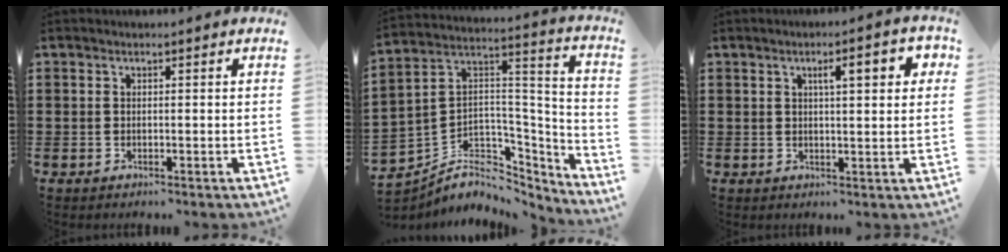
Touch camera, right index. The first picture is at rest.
{"total": 6.9, "force": [-3.3, 5.4, 2.7], "torque": [-0.074, -0.015, -0.058]}
{"total": 4.5, "force": [1.5, 1.1, 4.1], "torque": [-0.067, 0.001, 0.018]}